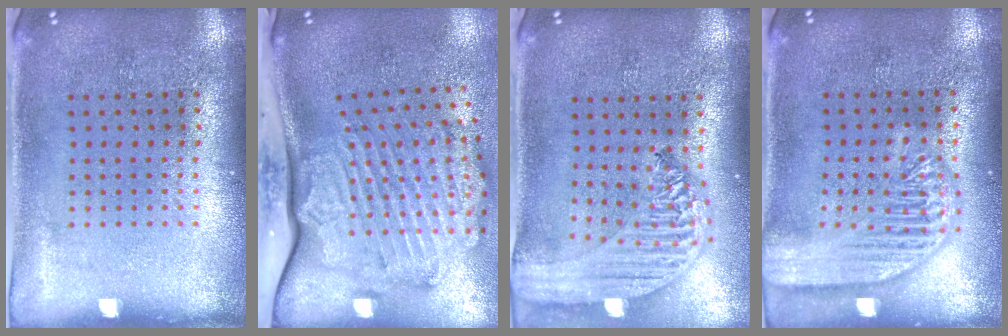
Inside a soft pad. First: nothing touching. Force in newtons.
{"total": 3.5, "press": 2.4, "slide": 2.5}
{"total": 2.4, "press": 2.1, "slide": 1.2}
{"total": 3.5, "press": 3.4, "slide": 0.5}